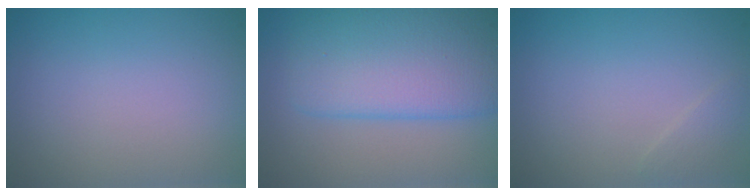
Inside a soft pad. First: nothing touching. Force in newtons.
{"total": 7.8, "press": 7.8, "slide": 0.1}
{"total": 0.9, "press": 0.9, "slide": 0.0}